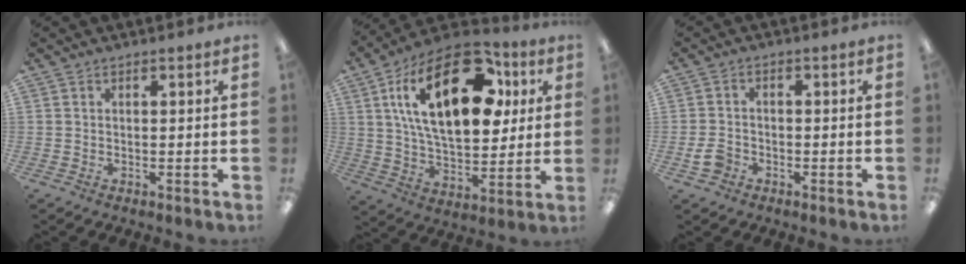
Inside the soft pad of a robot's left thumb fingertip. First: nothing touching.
{"total": 26.8, "force": [10.1, 14.0, 20.5], "torque": [-0.346, -0.026, 0.163]}
{"total": 4.0, "force": [-2.0, 2.8, 1.9], "torque": [-0.042, 0.007, -0.041]}